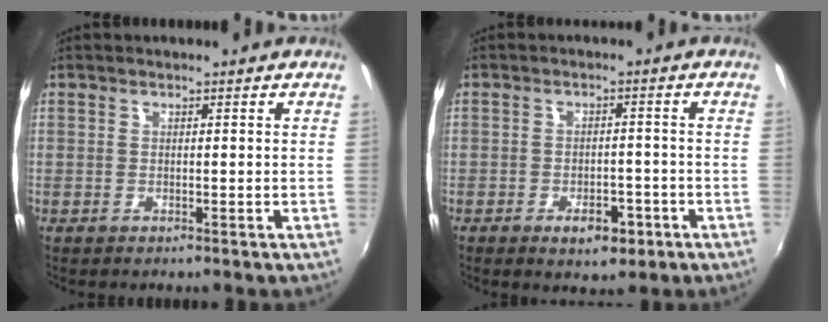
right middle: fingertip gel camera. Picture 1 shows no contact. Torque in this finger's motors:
{"motor_torque": [0.97, -1.17, 0.17, 0.07]}